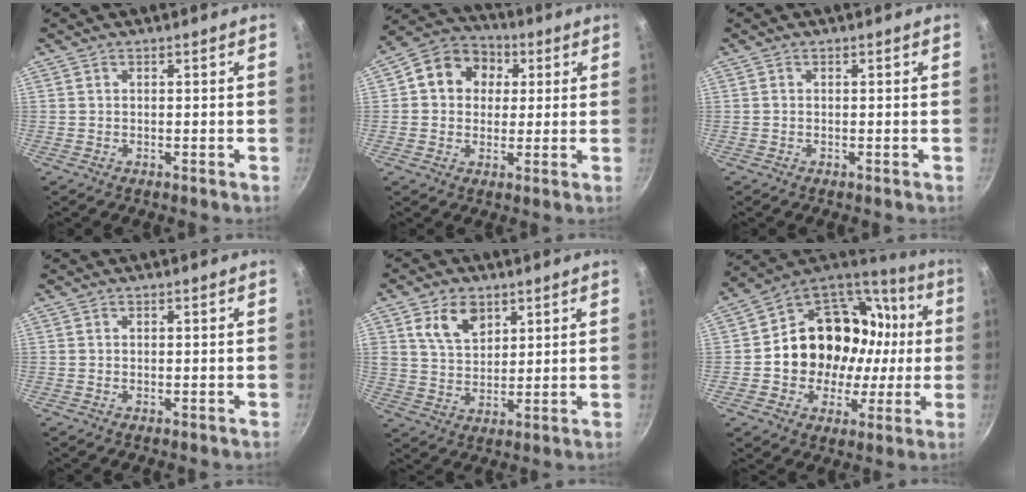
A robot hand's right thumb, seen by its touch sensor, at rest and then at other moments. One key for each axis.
{"total": 11.2, "fx": 2.7, "fy": 9.5, "fz": 5.3, "tx": -0.061, "ty": 0.014, "tz": 0.024}
{"total": 0.0}
{"total": 0.0}
{"total": 8.4, "fx": 4.1, "fy": 5.5, "fz": 4.9, "tx": -0.068, "ty": -0.020, "tz": 0.079}
{"total": 23.6, "fx": 1.7, "fy": 19.4, "fz": 13.4, "tx": -0.190, "ty": 0.044, "tz": 0.039}